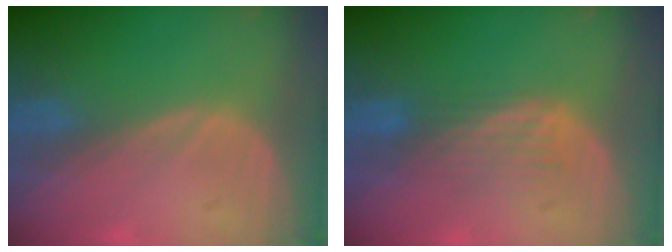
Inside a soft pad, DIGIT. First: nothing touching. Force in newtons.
{"total": 4.3, "press": 3.6, "slide": 2.4}